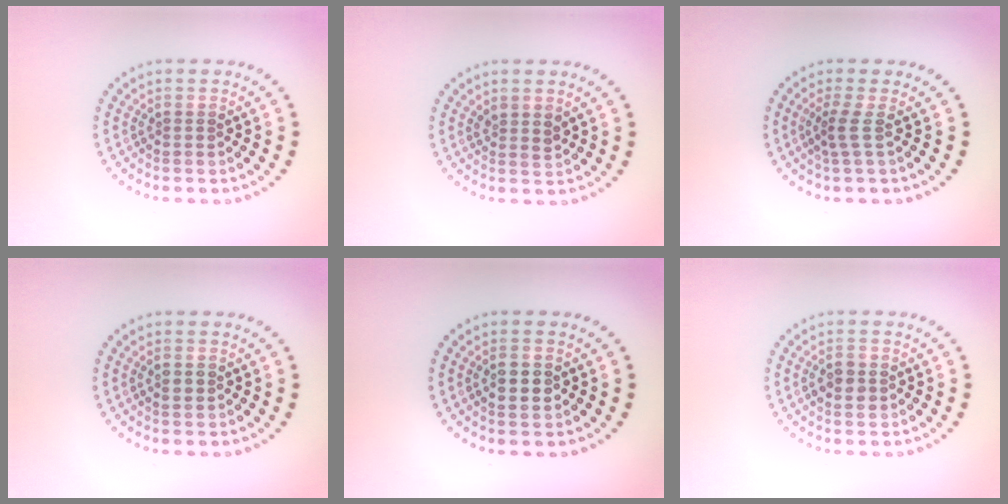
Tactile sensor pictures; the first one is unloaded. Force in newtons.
{"total": 1.3, "press": 1.1, "slide": 0.7}
{"total": 1.8, "press": 1.1, "slide": 1.4}
{"total": 1.0, "press": 1.0, "slide": 0.1}
{"total": 2.1, "press": 2.0, "slide": 0.2}
{"total": 2.5, "press": 2.5, "slide": 0.2}